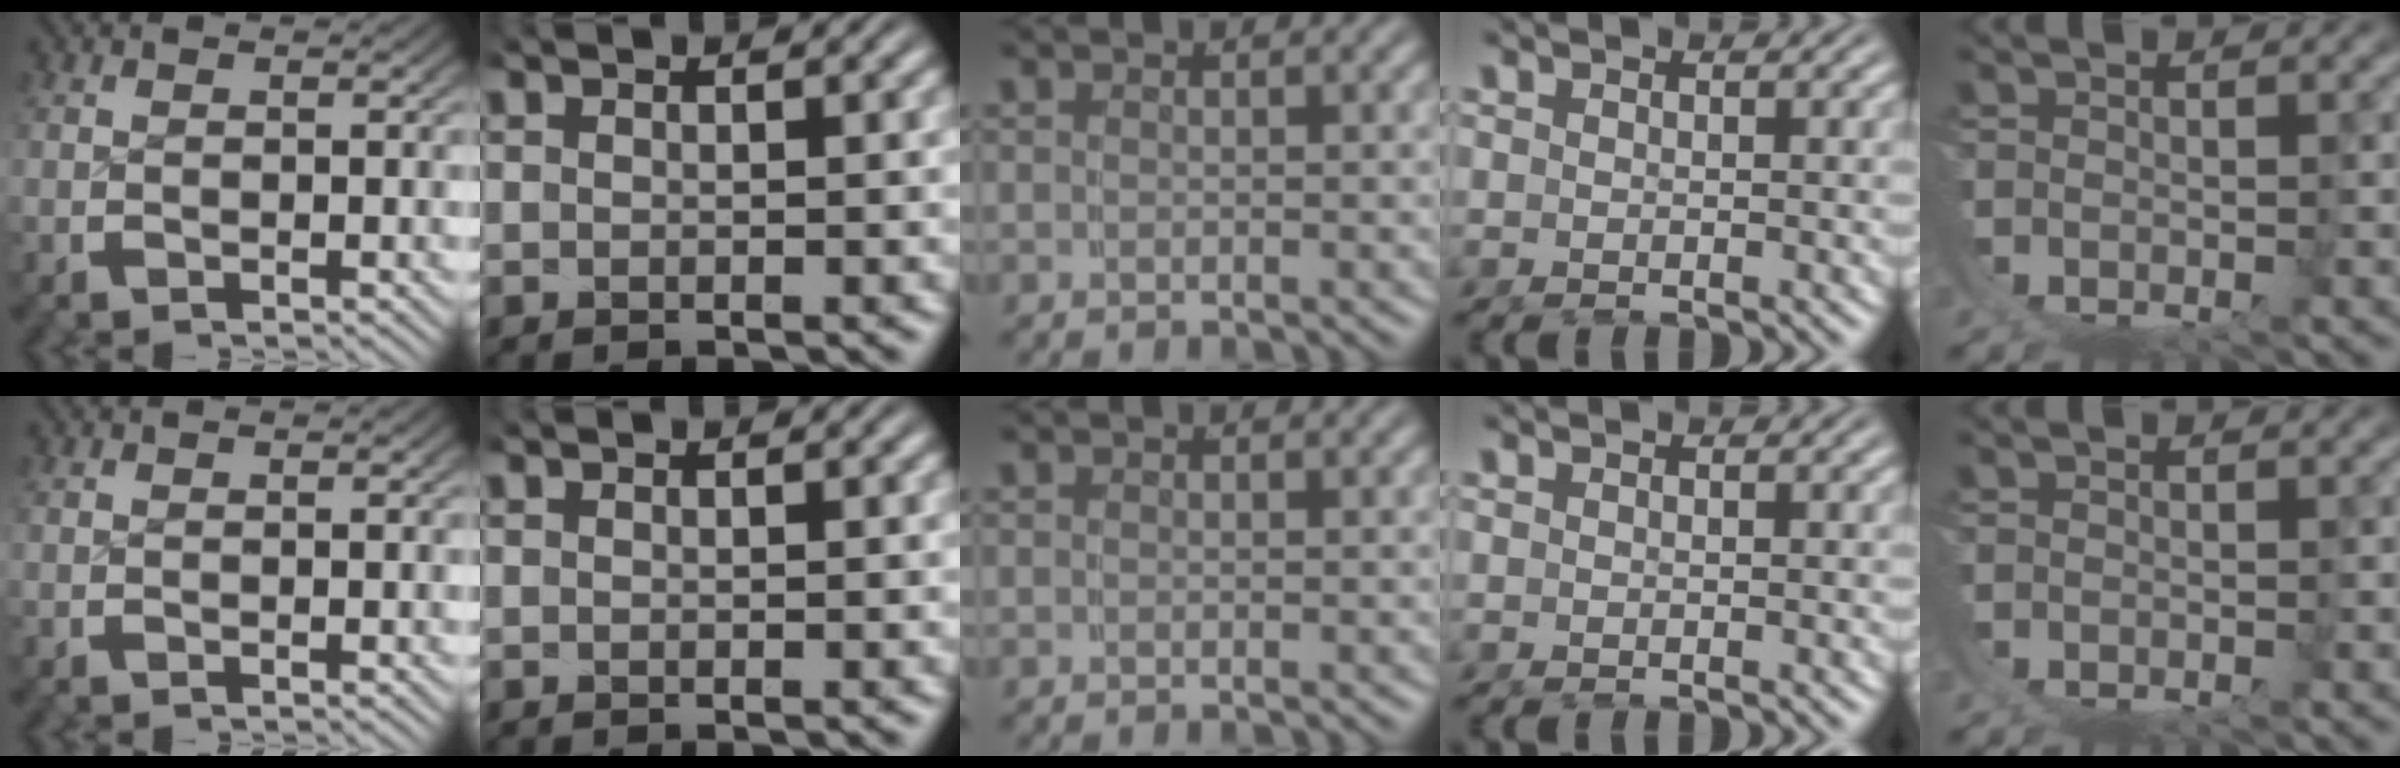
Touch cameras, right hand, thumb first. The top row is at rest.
{}